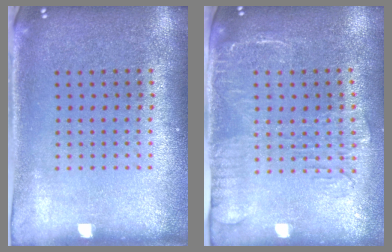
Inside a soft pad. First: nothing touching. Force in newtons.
{"total": 1.8, "press": 1.5, "slide": 1.0}